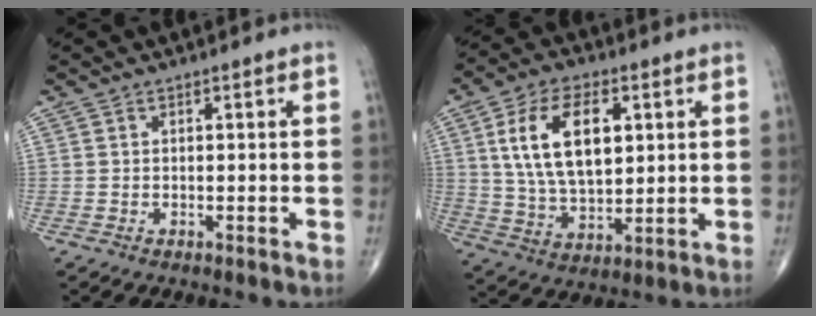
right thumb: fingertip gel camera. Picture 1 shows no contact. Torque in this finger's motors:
{"motor_torque": [-0.90, 1.62, 0.65, 0.53, 0.54]}